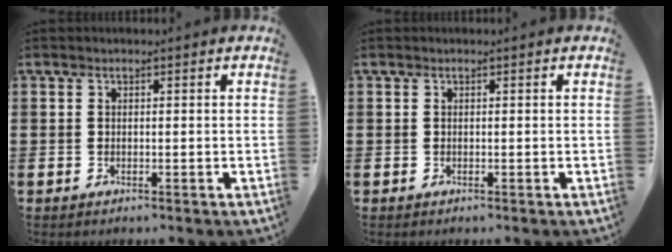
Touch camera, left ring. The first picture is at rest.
{"total": 0.0}